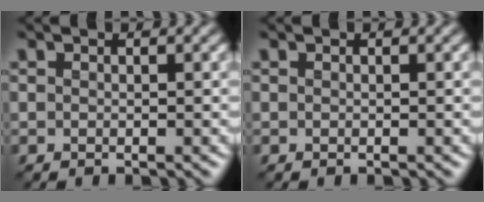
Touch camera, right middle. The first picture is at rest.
{"total": 0.0}